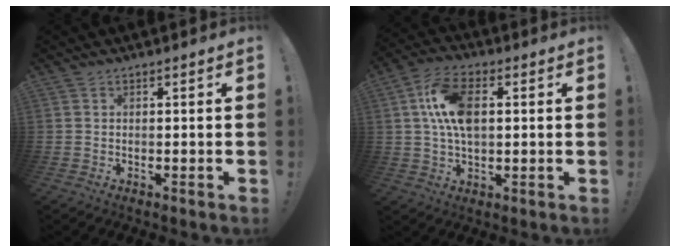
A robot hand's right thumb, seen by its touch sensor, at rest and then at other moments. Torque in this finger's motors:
{"motor_torque": [1.54, 2.42, 0.57, -0.37, 0.45]}